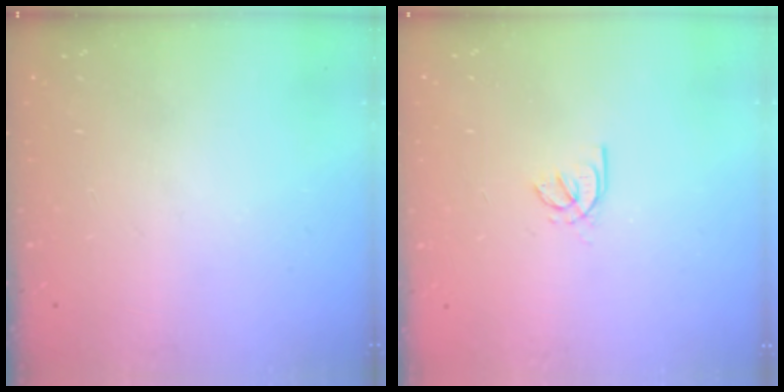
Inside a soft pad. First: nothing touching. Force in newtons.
{"total": 2.1, "press": 2.1, "slide": 0.6}